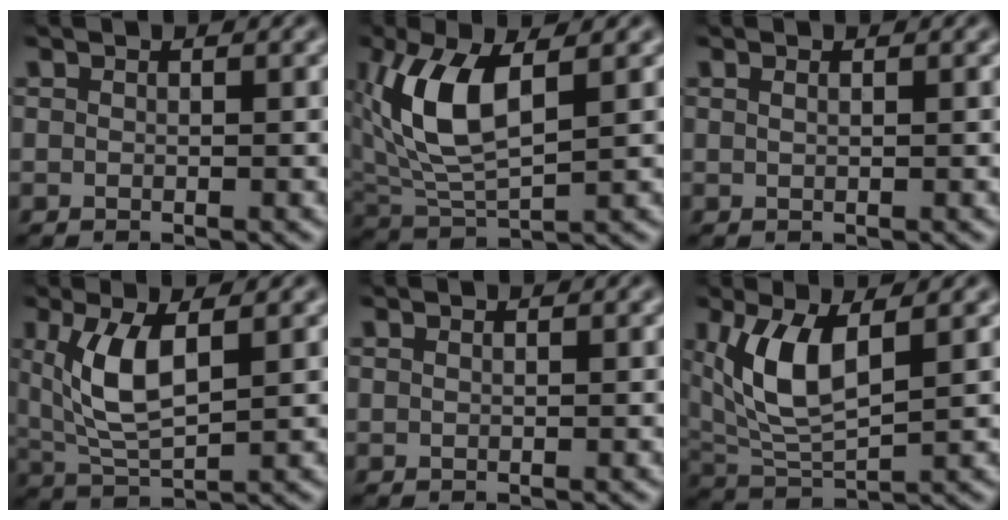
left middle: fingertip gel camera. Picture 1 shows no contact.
{"total": 7.2, "force": [1.9, 3.3, 6.1], "torque": [-0.136, 0.001, 0.038]}
{"total": 0.5, "force": [0.3, 0.2, 0.4], "torque": [-0.008, -0.001, 0.002]}
{"total": 5.5, "force": [1.5, 2.2, 4.8], "torque": [-0.109, -0.005, 0.036]}
{"total": 0.0}
{"total": 6.3, "force": [1.9, 2.7, 5.4], "torque": [-0.123, -0.006, 0.044]}